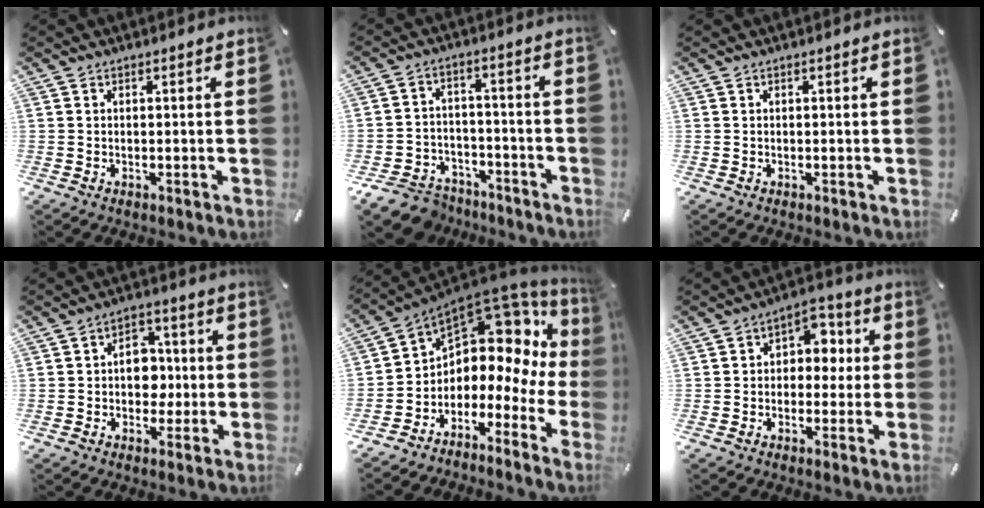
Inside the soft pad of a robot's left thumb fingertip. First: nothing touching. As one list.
[{"total": 9.1, "force": [-6.9, 5.5, 2.5], "torque": [-0.046, 0.039, -0.126]}, {"total": 0.0}, {"total": 8.2, "force": [-0.8, 6.6, 4.7], "torque": [-0.060, 0.013, -0.015]}, {"total": 8.4, "force": [4.4, 6.0, 3.9], "torque": [-0.063, -0.066, 0.070]}, {"total": 7.0, "force": [-0.3, 5.8, 3.8], "torque": [-0.037, 0.007, -0.015]}]